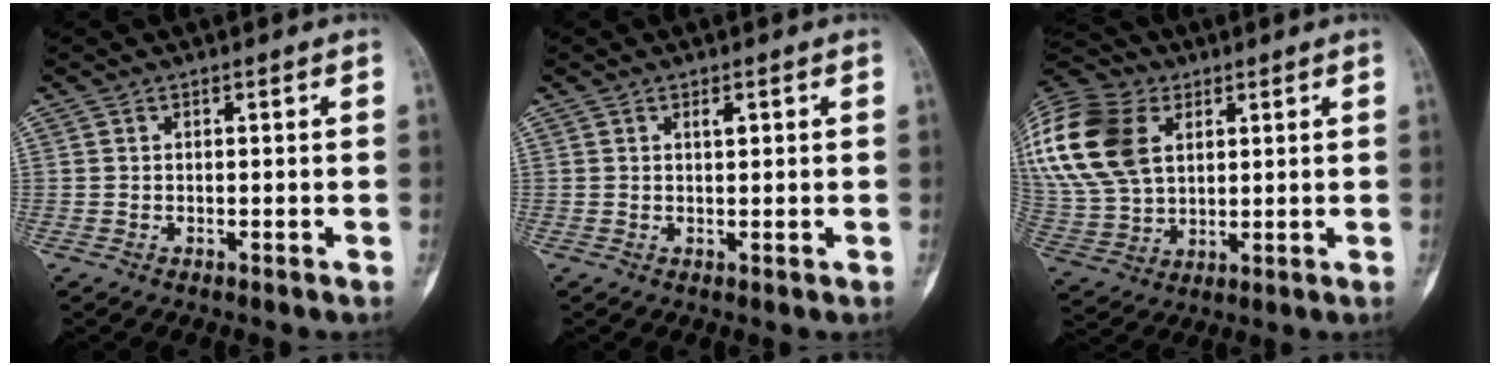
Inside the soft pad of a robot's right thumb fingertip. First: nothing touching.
{"total": 1.4, "force": [0.6, 0.5, 1.1], "torque": [-0.018, -0.001, 0.009]}
{"total": 24.4, "force": [8.1, 16.8, 15.7], "torque": [-0.367, 0.023, 0.159]}